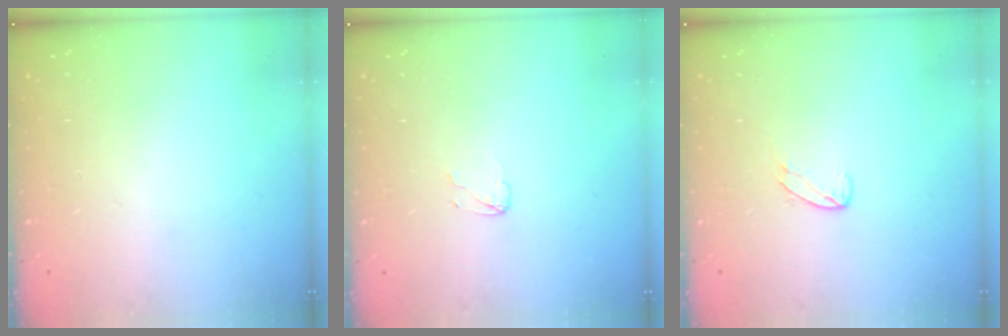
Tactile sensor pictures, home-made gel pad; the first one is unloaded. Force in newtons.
{"total": 2.4, "press": 2.4, "slide": 0.2}
{"total": 4.3, "press": 4.3, "slide": 0.3}